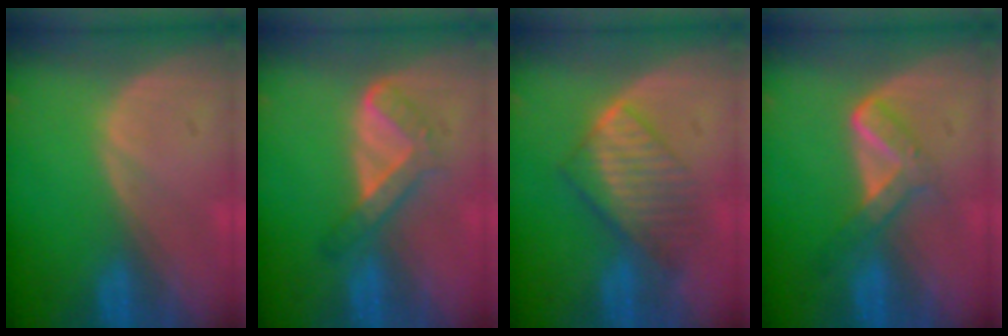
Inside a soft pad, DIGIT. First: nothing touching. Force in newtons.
{"total": 4.5, "press": 4.4, "slide": 0.7}
{"total": 6.6, "press": 6.3, "slide": 1.9}
{"total": 5.5, "press": 4.7, "slide": 2.8}